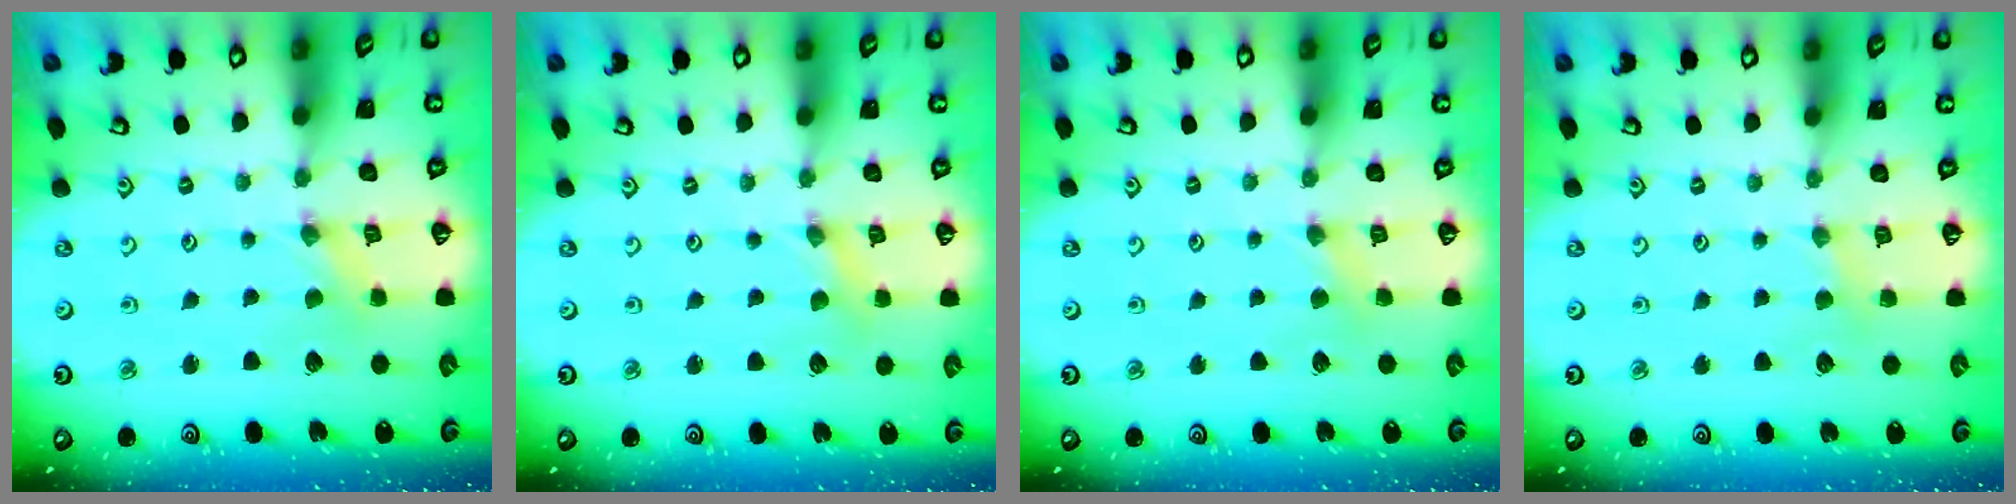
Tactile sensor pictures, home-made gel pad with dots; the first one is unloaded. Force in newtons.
{"total": 1.5, "press": 1.5, "slide": 0.1}
{"total": 2.9, "press": 2.9, "slide": 0.6}
{"total": 2.5, "press": 2.5, "slide": 0.4}